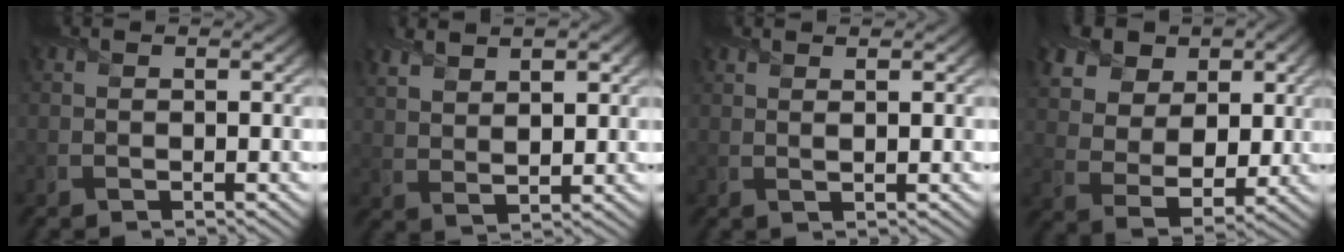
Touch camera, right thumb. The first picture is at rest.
{"total": 6.8, "force": [4.1, 2.9, 4.6], "torque": [-0.097, 0.000, 0.080]}
{"total": 1.3, "force": [0.9, 0.2, 1.0], "torque": [-0.020, -0.003, 0.016]}
{"total": 11.2, "force": [5.6, 7.5, 6.2], "torque": [-0.162, 0.004, 0.105]}